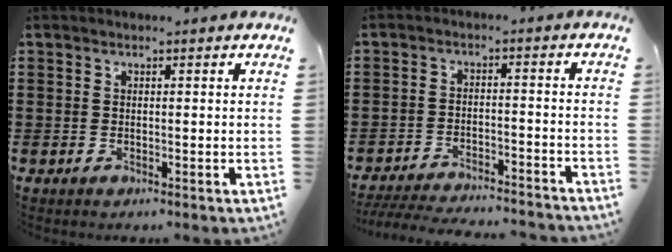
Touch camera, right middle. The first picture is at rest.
{"total": 5.2, "force": [-5.1, 0.2, 1.0], "torque": [-0.019, -0.002, -0.102]}